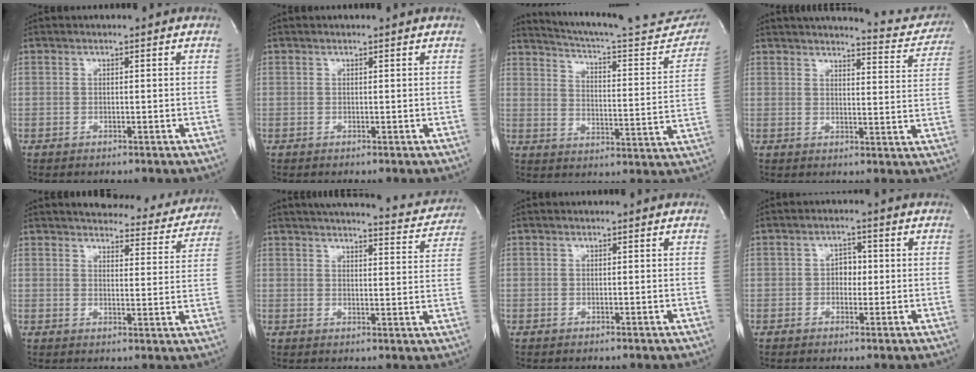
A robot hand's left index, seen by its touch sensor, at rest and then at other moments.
{"total": 0.6, "force": [0.6, 0.1, 0.1], "torque": [-0.003, 0.005, 0.006]}
{"total": 25.3, "force": [23.4, 3.3, 9.0], "torque": [-0.130, -0.070, 0.291]}
{"total": 15.1, "force": [14.3, 2.6, 4.1], "torque": [-0.035, -0.035, 0.152]}
{"total": 16.3, "force": [15.3, 4.2, 3.7], "torque": [-0.021, -0.026, 0.170]}
{"total": 19.2, "force": [18.1, 2.8, 6.0], "torque": [-0.083, -0.027, 0.213]}
{"total": 0.0}
{"total": 2.6, "force": [-0.1, 1.8, 1.9], "torque": [-0.024, 0.007, -0.002]}